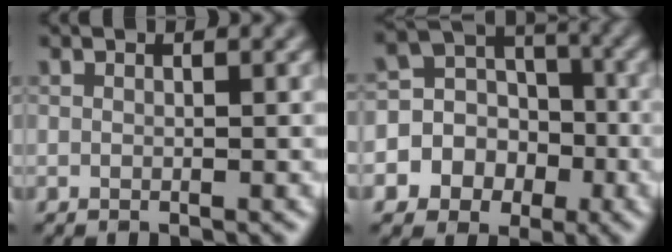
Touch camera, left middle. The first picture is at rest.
{"total": 8.9, "force": [-3.0, 8.0, 2.3], "torque": [-0.045, 0.006, -0.075]}